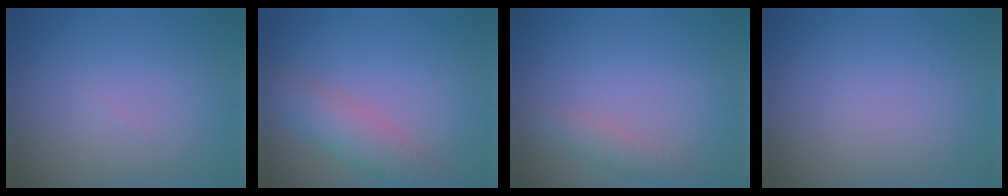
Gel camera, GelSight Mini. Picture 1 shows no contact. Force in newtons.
{"total": 4.1, "press": 4.1, "slide": 0.0}
{"total": 1.7, "press": 1.7, "slide": 0.1}
{"total": 0.0}